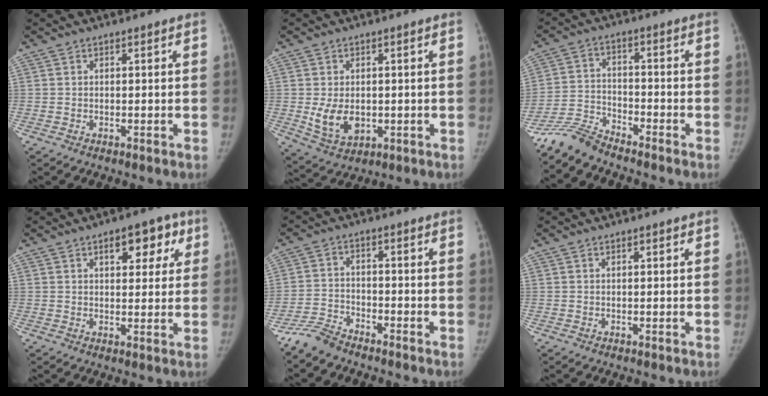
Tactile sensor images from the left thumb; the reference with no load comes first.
{"total": 7.1, "force": [-0.7, 5.1, 4.9], "torque": [-0.067, -0.012, 0.003]}
{"total": 6.6, "force": [-6.5, 1.0, 0.9], "torque": [-0.020, 0.031, -0.132]}
{"total": 8.5, "force": [3.9, 4.6, 5.9], "torque": [-0.039, -0.005, 0.046]}
{"total": 5.2, "force": [-4.8, 1.7, 1.0], "torque": [-0.023, 0.014, -0.100]}
{"total": 0.6, "force": [0.3, 0.3, 0.5], "torque": [-0.006, 0.000, 0.005]}